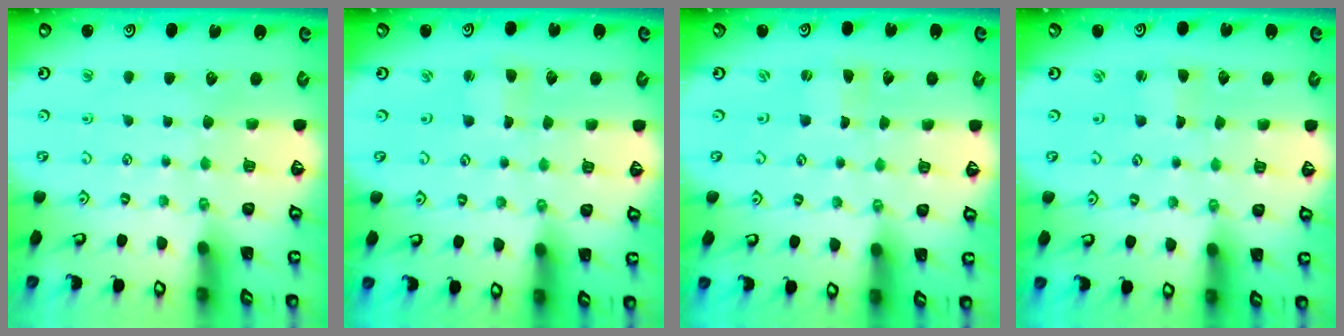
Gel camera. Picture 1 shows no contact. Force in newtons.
{"total": 2.2, "press": 2.2, "slide": 0.1}
{"total": 0.0}
{"total": 1.0, "press": 1.0, "slide": 0.0}